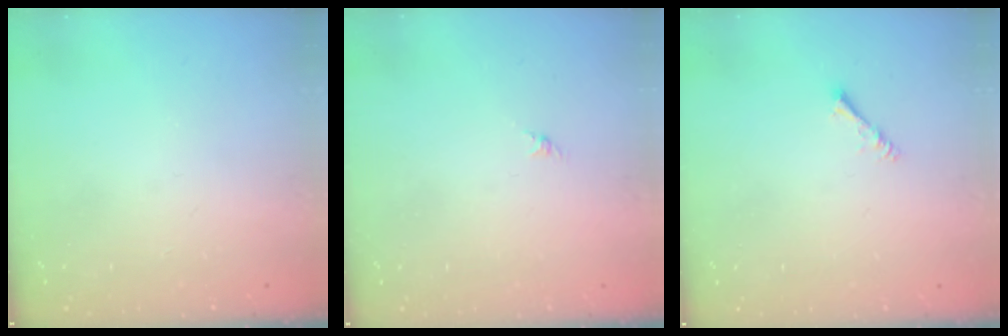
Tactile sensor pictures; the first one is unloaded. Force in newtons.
{"total": 0.0}
{"total": 1.4, "press": 1.4, "slide": 0.3}